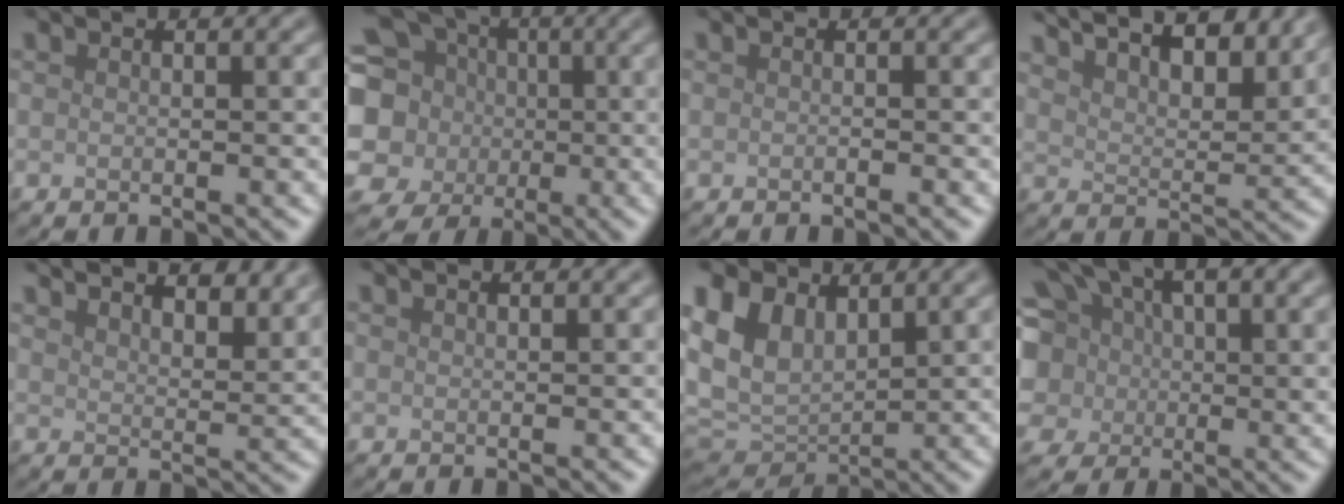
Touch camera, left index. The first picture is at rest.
{"total": 13.8, "force": [-0.7, 12.3, 6.2], "torque": [-0.161, 0.018, -0.035]}
{"total": 0.0}
{"total": 11.2, "force": [8.9, 3.6, 5.9], "torque": [-0.072, 0.020, 0.093]}
{"total": 8.0, "force": [6.7, 2.3, 3.7], "torque": [-0.041, 0.011, 0.072]}
{"total": 0.9, "force": [0.8, 0.1, 0.4], "torque": [-0.005, 0.001, 0.010]}
{"total": 8.0, "force": [2.9, 5.6, 4.9], "torque": [-0.123, 0.001, 0.060]}
{"total": 9.0, "force": [2.2, 6.5, 5.8], "torque": [-0.128, 0.008, 0.035]}